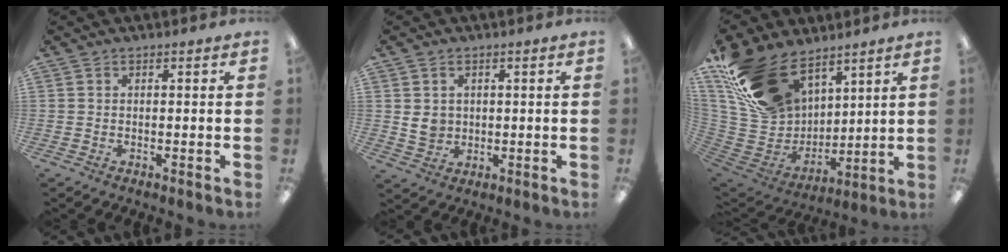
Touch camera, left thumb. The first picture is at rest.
{"total": 4.4, "force": [0.9, 3.7, 2.2], "torque": [-0.037, -0.002, 0.014]}
{"total": 22.7, "force": [14.9, 13.1, 11.2], "torque": [-0.245, -0.072, 0.283]}